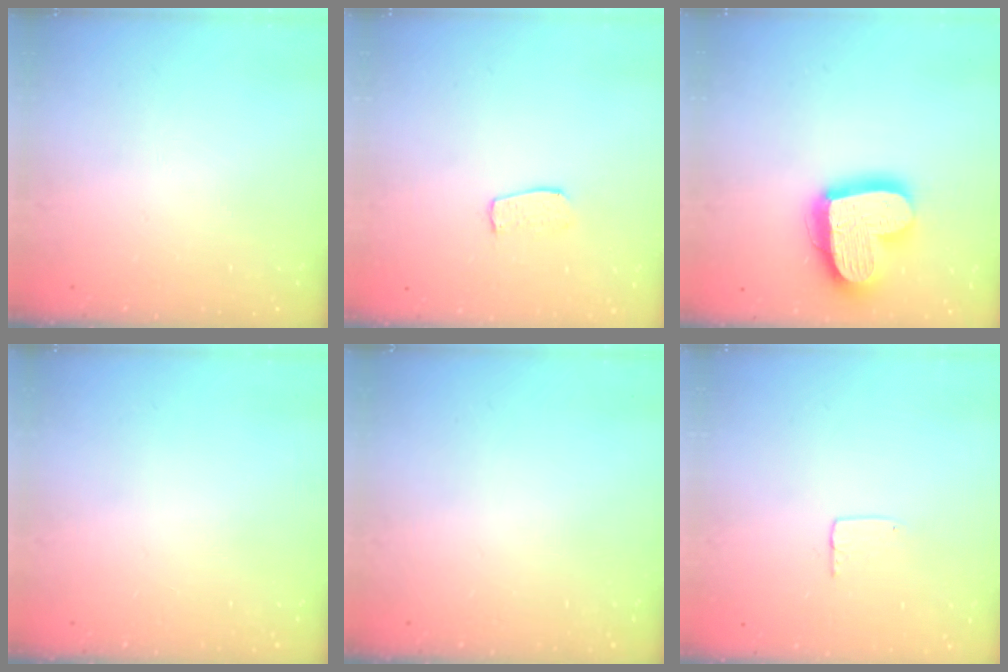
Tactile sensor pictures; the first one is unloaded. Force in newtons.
{"total": 5.9, "press": 5.9, "slide": 0.3}
{"total": 20.5, "press": 20.4, "slide": 1.8}
{"total": 0.0}
{"total": 0.0}
{"total": 3.6, "press": 3.6, "slide": 0.2}